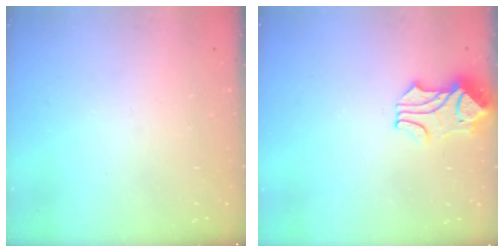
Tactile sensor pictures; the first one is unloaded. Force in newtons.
{"total": 1.7, "press": 1.2, "slide": 1.1}